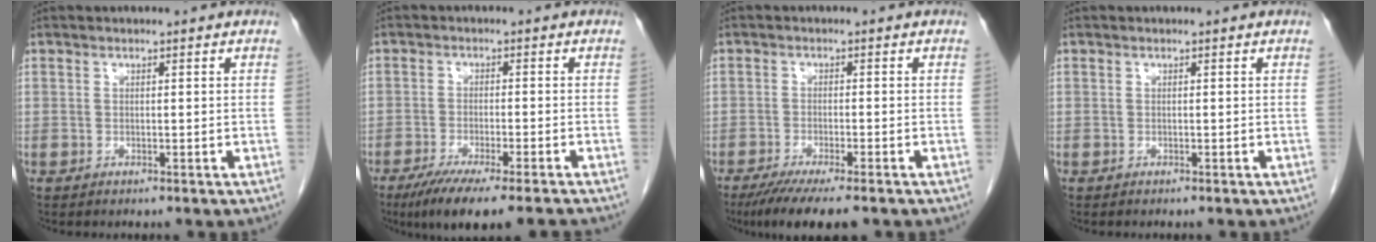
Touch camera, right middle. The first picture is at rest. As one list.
[{"total": 10.9, "force": [-8.6, 0.5, 6.7], "torque": [-0.092, -0.023, -0.134]}, {"total": 8.7, "force": [-6.6, 0.9, 5.7], "torque": [-0.085, -0.020, -0.101]}, {"total": 0.0}]